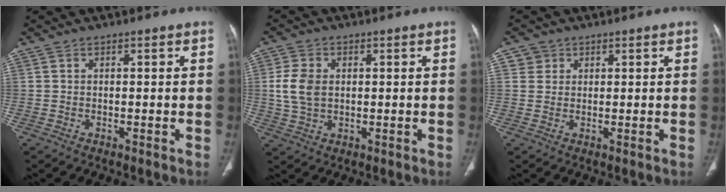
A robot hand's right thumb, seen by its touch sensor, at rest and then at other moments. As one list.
[{"total": 6.5, "force": [0.8, 4.5, 4.6], "torque": [-0.092, 0.002, 0.019]}, {"total": 2.4, "force": [1.0, 2.2, 0.0], "torque": [0.020, -0.003, 0.010]}]